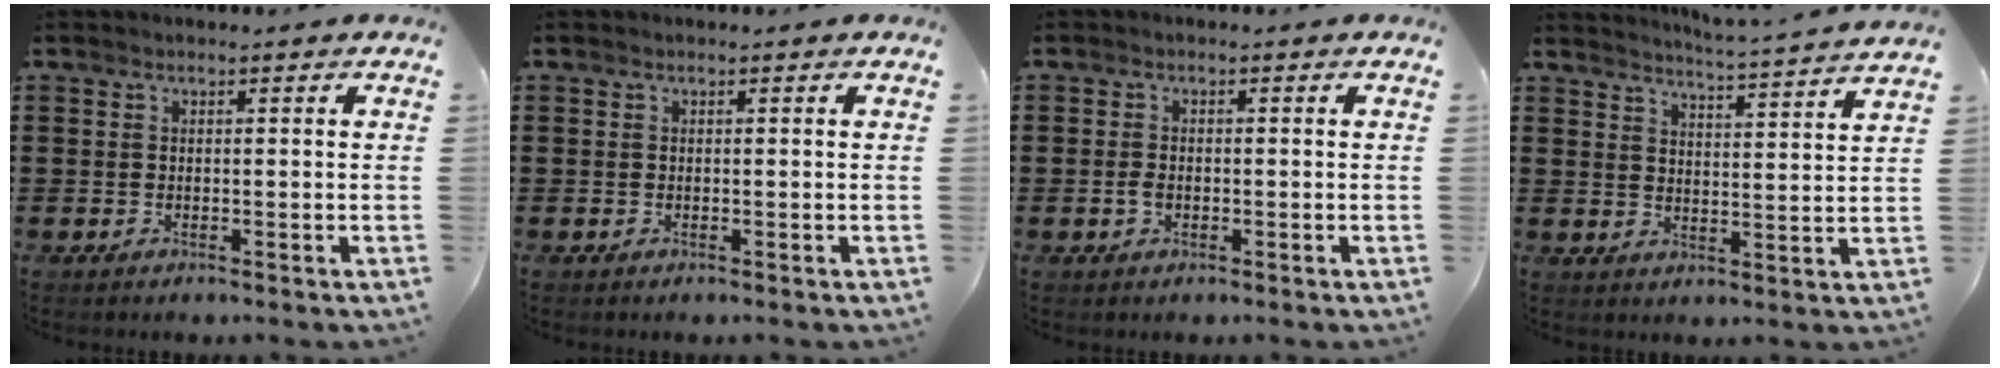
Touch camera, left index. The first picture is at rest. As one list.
[{"total": 0.0}, {"total": 1.6, "force": [-0.4, 1.0, 1.2], "torque": [-0.032, -0.001, -0.010]}, {"total": 4.1, "force": [3.9, -1.0, 0.6], "torque": [-0.029, -0.031, 0.064]}]